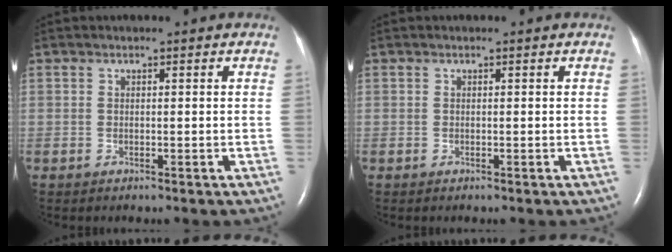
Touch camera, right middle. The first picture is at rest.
{"total": 0.0}